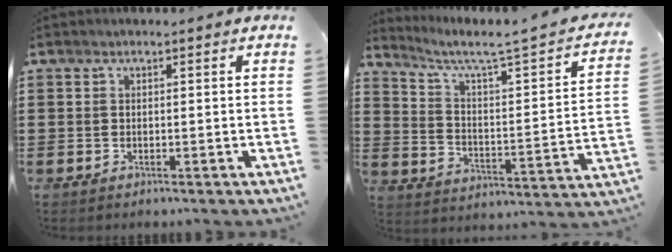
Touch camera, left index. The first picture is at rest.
{"total": 3.6, "force": [2.5, -0.2, 2.6], "torque": [-0.070, -0.039, 0.028]}